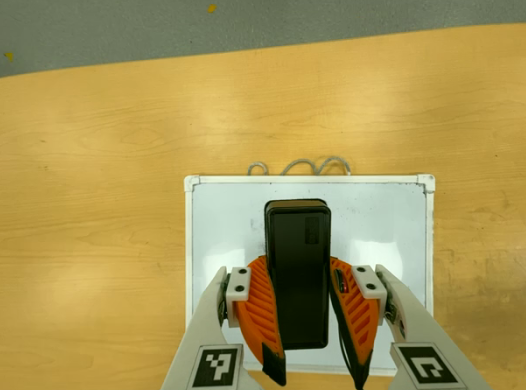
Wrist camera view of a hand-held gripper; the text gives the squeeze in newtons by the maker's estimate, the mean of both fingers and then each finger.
{"total": 9.3, "left": 8.1, "right": 10.6}